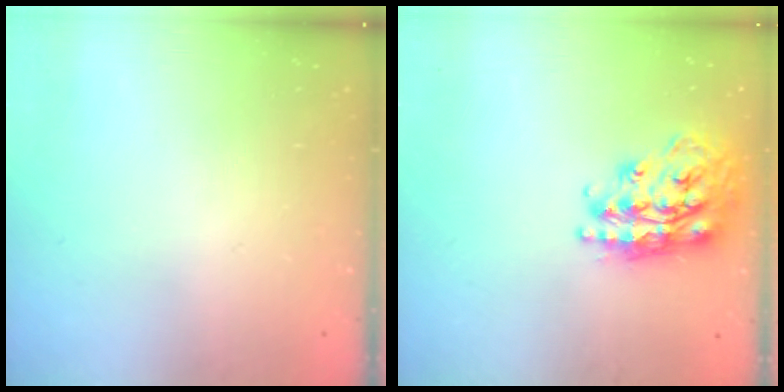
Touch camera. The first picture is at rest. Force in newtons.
{"total": 20.8, "press": 20.8, "slide": 1.4}